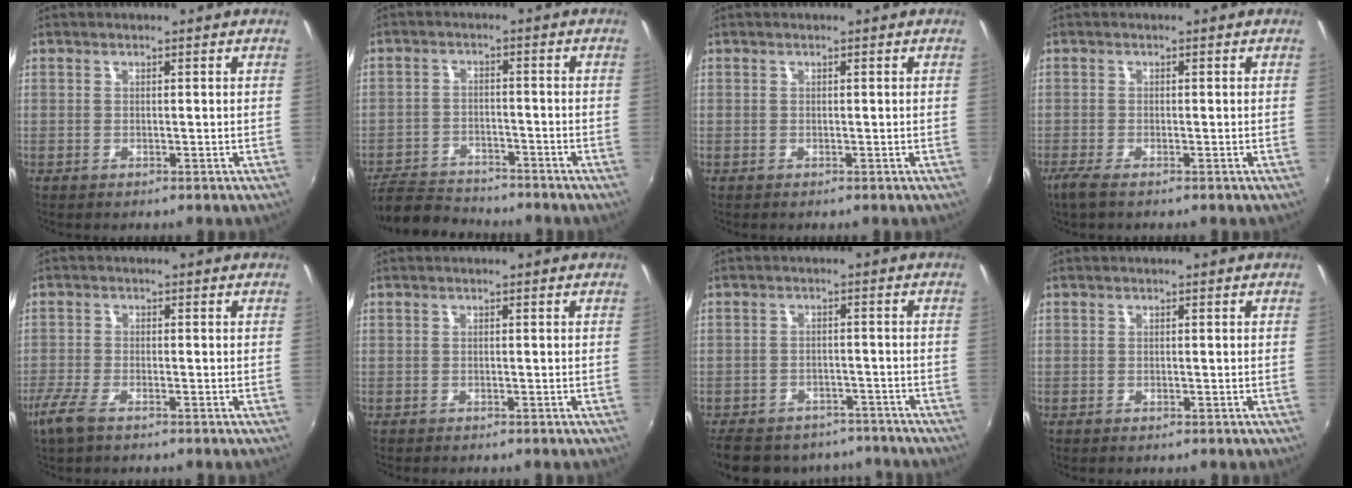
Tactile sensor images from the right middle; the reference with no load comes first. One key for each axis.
{"total": 8.8, "fx": -8.1, "fy": 2.8, "fz": 2.0, "tx": -0.068, "ty": 0.004, "tz": -0.137}
{"total": 0.0}
{"total": 2.7, "fx": -1.9, "fy": 0.3, "fz": 1.9, "tx": -0.044, "ty": -0.009, "tz": -0.037}
{"total": 4.7, "fx": -3.3, "fy": 1.3, "fz": 3.1, "tx": -0.083, "ty": -0.010, "tz": -0.066}
{"total": 0.5, "fx": -0.5, "fy": 0.2, "fz": 0.1, "tx": -0.003, "ty": 0.000, "tz": -0.008}
{"total": 16.2, "fx": -13.2, "fy": 7.5, "fz": 5.7, "tx": -0.137, "ty": 0.010, "tz": -0.174}
{"total": 0.0}